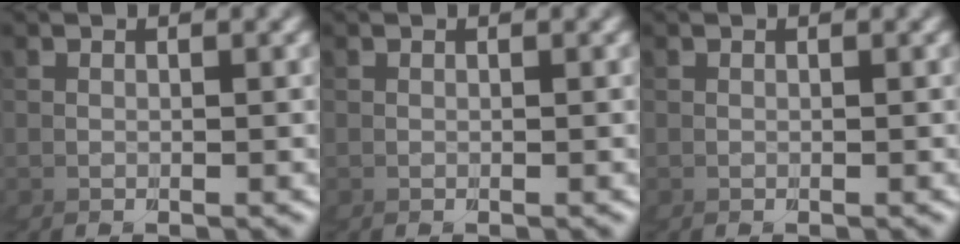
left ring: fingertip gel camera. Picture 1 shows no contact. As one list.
[{"total": 0.0}, {"total": 0.0}]